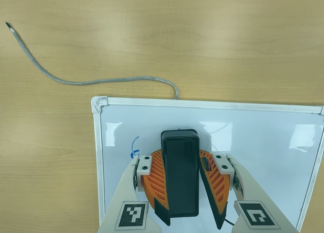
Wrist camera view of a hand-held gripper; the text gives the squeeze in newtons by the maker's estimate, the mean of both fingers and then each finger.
{"total": 12.2, "left": 14.1, "right": 10.4}